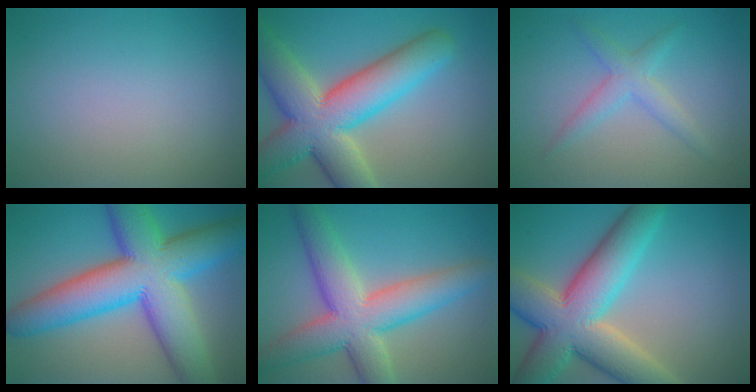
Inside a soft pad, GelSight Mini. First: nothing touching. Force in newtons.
{"total": 11.8, "press": 11.7, "slide": 1.3}
{"total": 2.6, "press": 2.6, "slide": 0.0}
{"total": 14.2, "press": 14.2, "slide": 0.1}
{"total": 8.9, "press": 8.9, "slide": 0.4}
{"total": 11.6, "press": 11.6, "slide": 0.4}